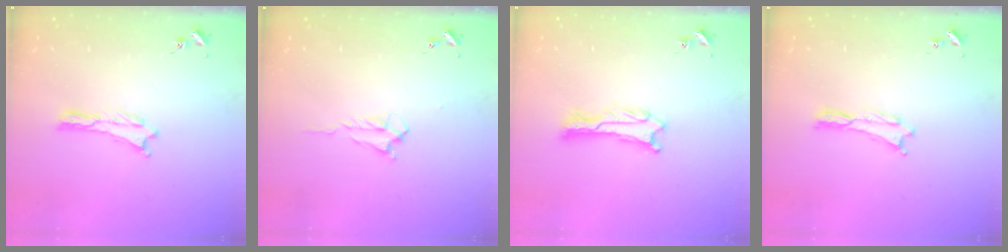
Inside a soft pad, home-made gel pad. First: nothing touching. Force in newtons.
{"total": 1.7, "press": 1.7, "slide": 0.3}
{"total": 1.1, "press": 1.1, "slide": 0.2}
{"total": 0.0}